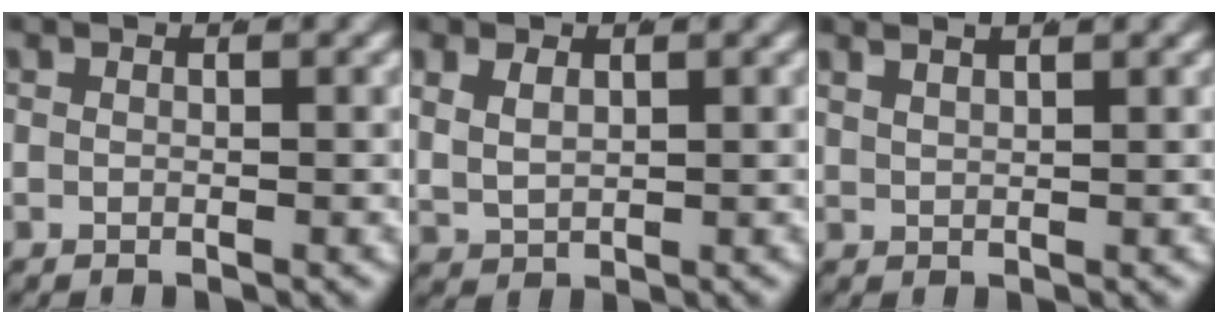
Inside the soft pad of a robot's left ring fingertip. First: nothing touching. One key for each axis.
{"total": 3.3, "fx": 1.2, "fy": 2.7, "fz": 1.5, "tx": -0.051, "ty": -0.005, "tz": 0.031}
{"total": 2.8, "fx": 2.6, "fy": 0.3, "fz": 1.1, "tx": -0.014, "ty": 0.011, "tz": 0.045}